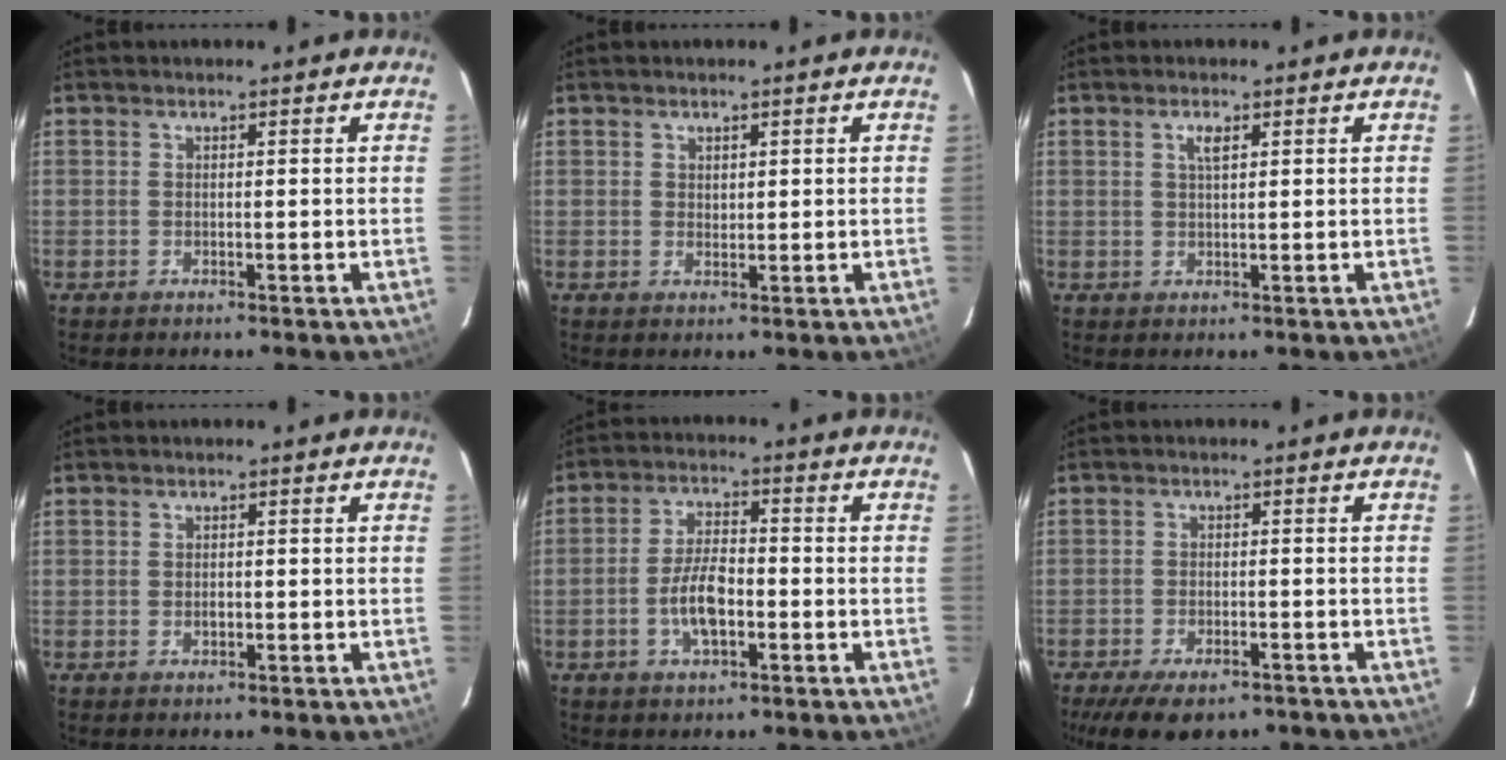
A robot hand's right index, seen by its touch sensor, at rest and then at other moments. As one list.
[{"total": 1.2, "force": [0.7, 1.0, 0.4], "torque": [-0.003, 0.003, 0.013]}, {"total": 2.0, "force": [0.9, 0.7, 1.6], "torque": [-0.030, 0.004, 0.015]}, {"total": 1.3, "force": [-0.1, 1.1, 0.8], "torque": [-0.013, 0.002, -0.002]}, {"total": 7.3, "force": [-2.2, 3.1, 6.2], "torque": [-0.124, 0.004, -0.039]}, {"total": 10.9, "force": [-7.8, 4.6, 6.1], "torque": [-0.131, -0.026, -0.120]}]